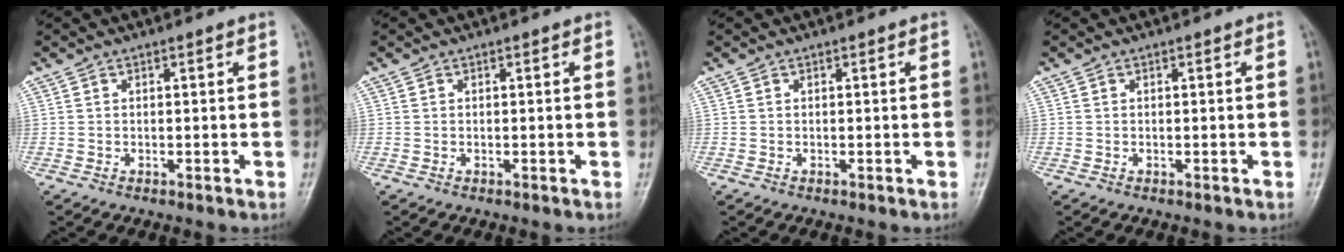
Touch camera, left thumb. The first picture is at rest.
{"total": 0.0}
{"total": 0.0}
{"total": 0.0}